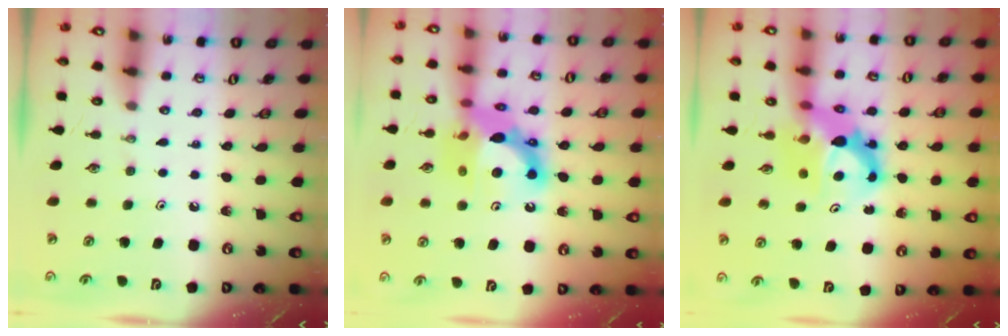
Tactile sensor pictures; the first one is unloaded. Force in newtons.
{"total": 15.8, "press": 15.8, "slide": 1.3}
{"total": 9.6, "press": 9.6, "slide": 1.1}